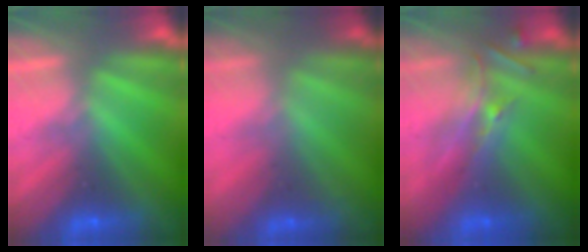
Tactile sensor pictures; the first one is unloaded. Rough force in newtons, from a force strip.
{"total": 1.7}
{"total": 2.6}